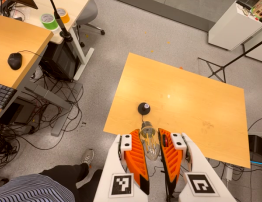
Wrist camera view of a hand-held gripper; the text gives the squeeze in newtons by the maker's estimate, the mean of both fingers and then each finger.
{"total": 21.1, "left": 25.4, "right": 16.9}